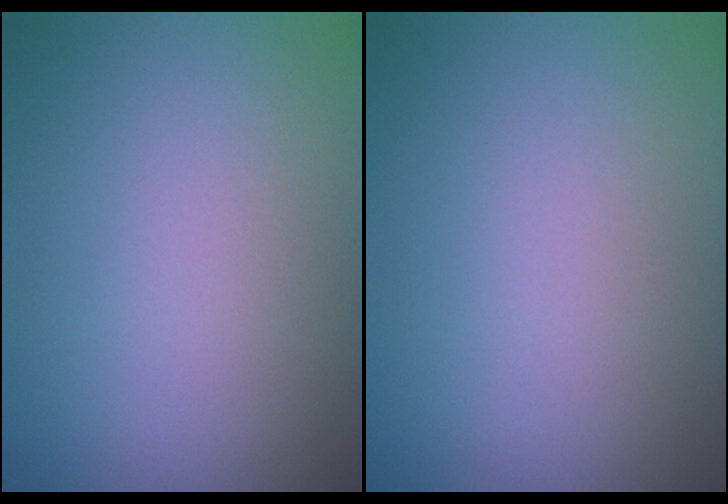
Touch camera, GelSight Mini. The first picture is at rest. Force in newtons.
{"total": 0.0}